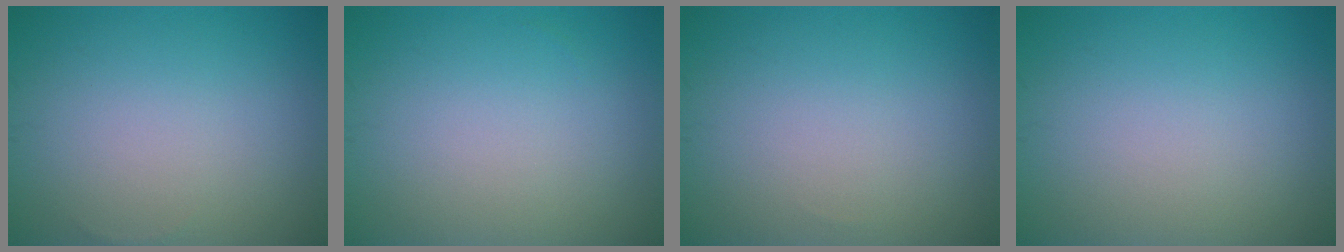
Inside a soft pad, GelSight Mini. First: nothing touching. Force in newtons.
{"total": 0.0}
{"total": 0.0}
{"total": 0.0}